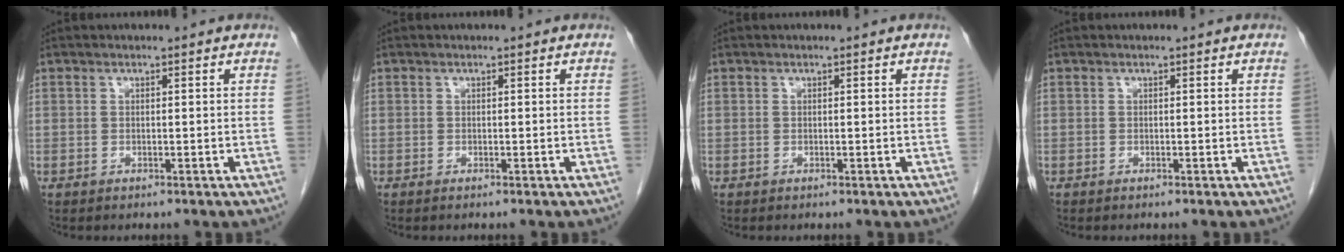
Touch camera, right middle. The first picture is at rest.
{"total": 0.0}
{"total": 0.0}
{"total": 0.0}